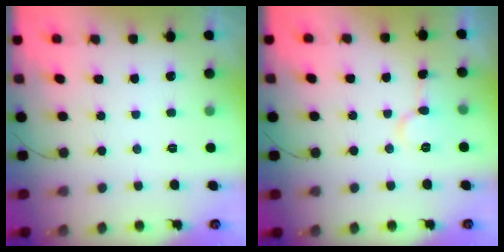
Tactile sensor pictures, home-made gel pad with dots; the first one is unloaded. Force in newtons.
{"total": 7.1, "press": 7.1, "slide": 0.8}